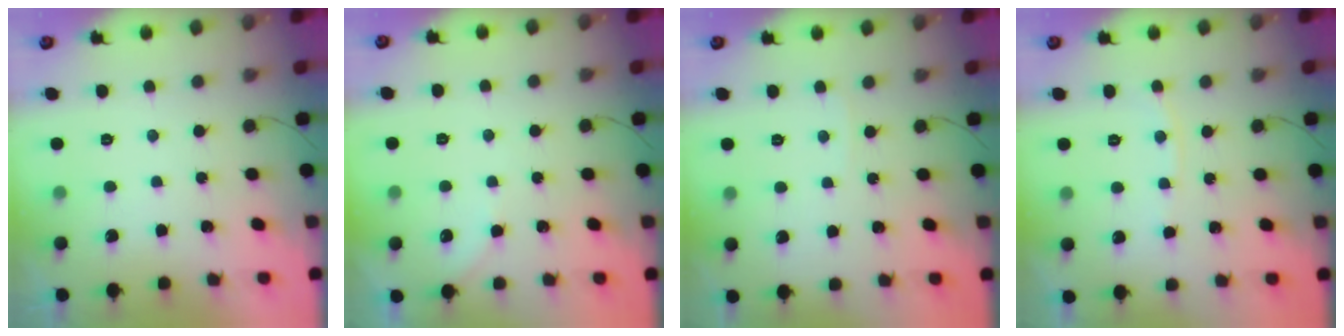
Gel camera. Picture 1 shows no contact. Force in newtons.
{"total": 1.7, "press": 1.6, "slide": 0.3}
{"total": 2.0, "press": 2.0, "slide": 0.2}
{"total": 3.1, "press": 3.1, "slide": 0.5}